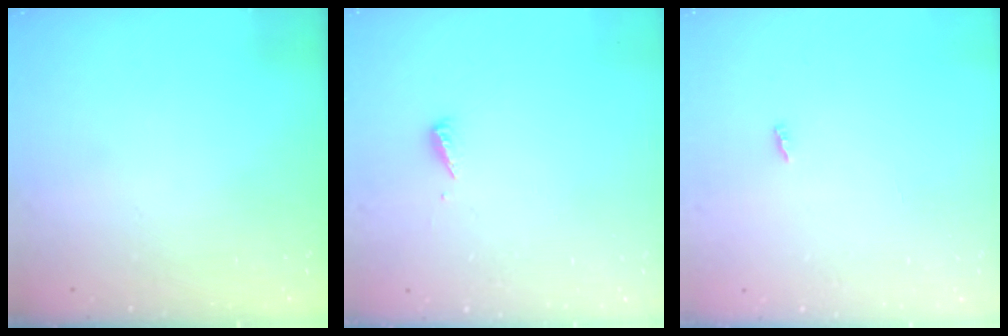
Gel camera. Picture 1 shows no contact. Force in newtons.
{"total": 2.5, "press": 2.5, "slide": 0.1}
{"total": 1.9, "press": 1.9, "slide": 0.2}